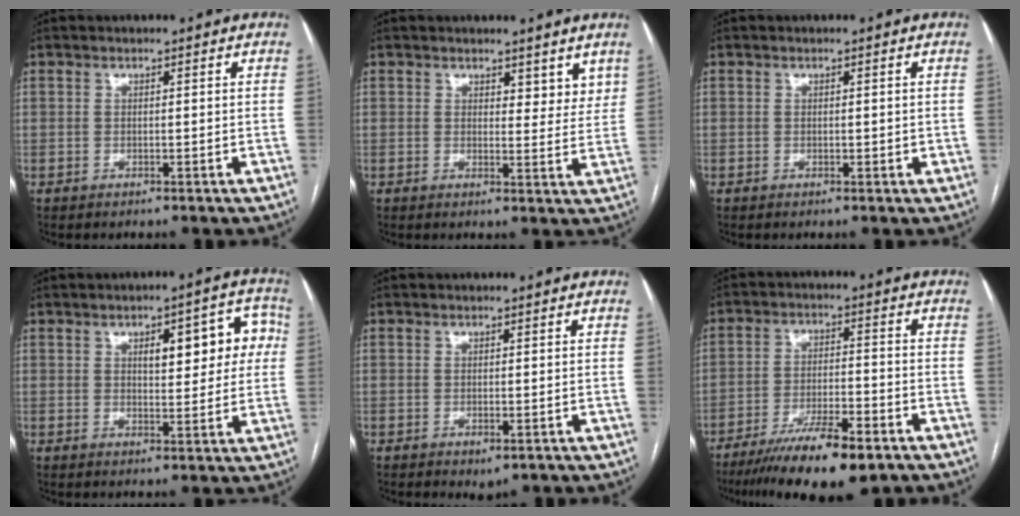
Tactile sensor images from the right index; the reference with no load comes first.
{"total": 4.3, "force": [3.2, 2.1, 1.9], "torque": [-0.009, -0.007, 0.042]}
{"total": 1.1, "force": [0.0, 0.6, 0.9], "torque": [-0.013, 0.001, 0.002]}
{"total": 9.1, "force": [2.2, 3.5, 8.1], "torque": [-0.092, 0.028, 0.028]}
{"total": 1.9, "force": [-0.9, 0.8, 1.4], "torque": [-0.020, -0.004, -0.005]}
{"total": 13.0, "force": [-9.1, 2.3, 9.0], "torque": [-0.156, -0.026, -0.152]}